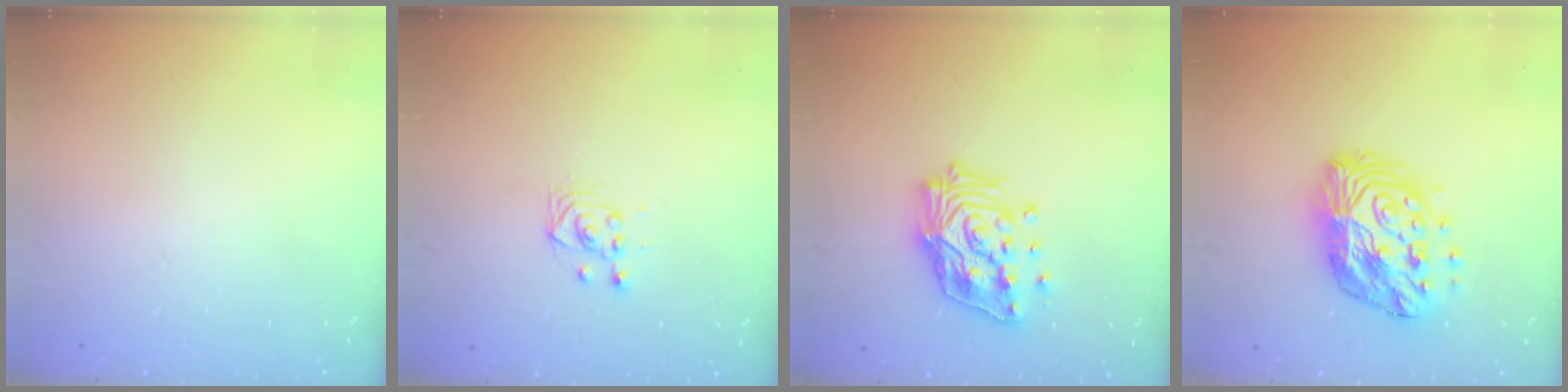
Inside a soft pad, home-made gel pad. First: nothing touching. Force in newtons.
{"total": 2.9, "press": 2.9, "slide": 0.6}
{"total": 16.6, "press": 16.4, "slide": 2.7}
{"total": 15.8, "press": 15.7, "slide": 1.3}